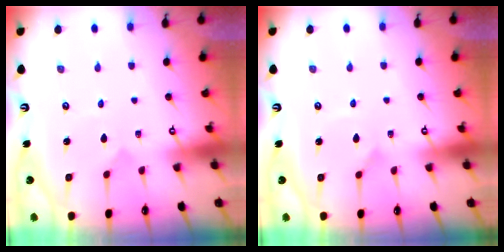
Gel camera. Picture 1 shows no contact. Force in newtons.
{"total": 1.9, "press": 1.9, "slide": 0.1}